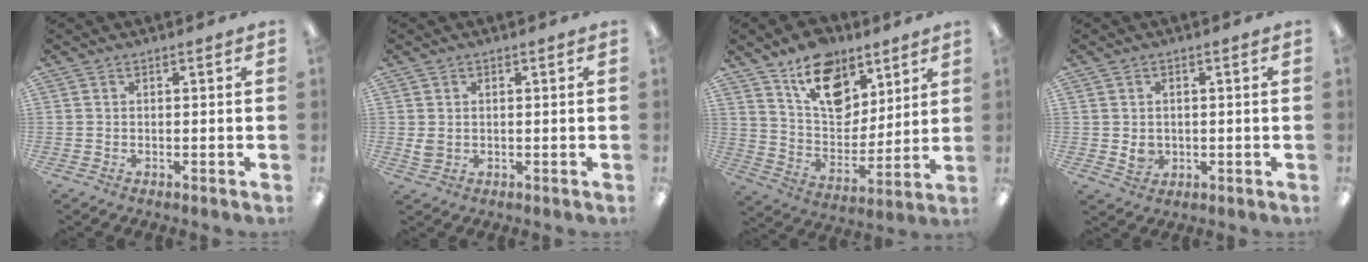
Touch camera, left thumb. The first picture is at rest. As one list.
[{"total": 2.2, "force": [0.4, 1.7, 1.2], "torque": [-0.016, 0.001, 0.006]}, {"total": 16.3, "force": [10.4, 10.0, 7.7], "torque": [-0.113, -0.058, 0.189]}, {"total": 3.2, "force": [0.3, 2.9, 1.4], "torque": [-0.011, -0.002, 0.005]}]